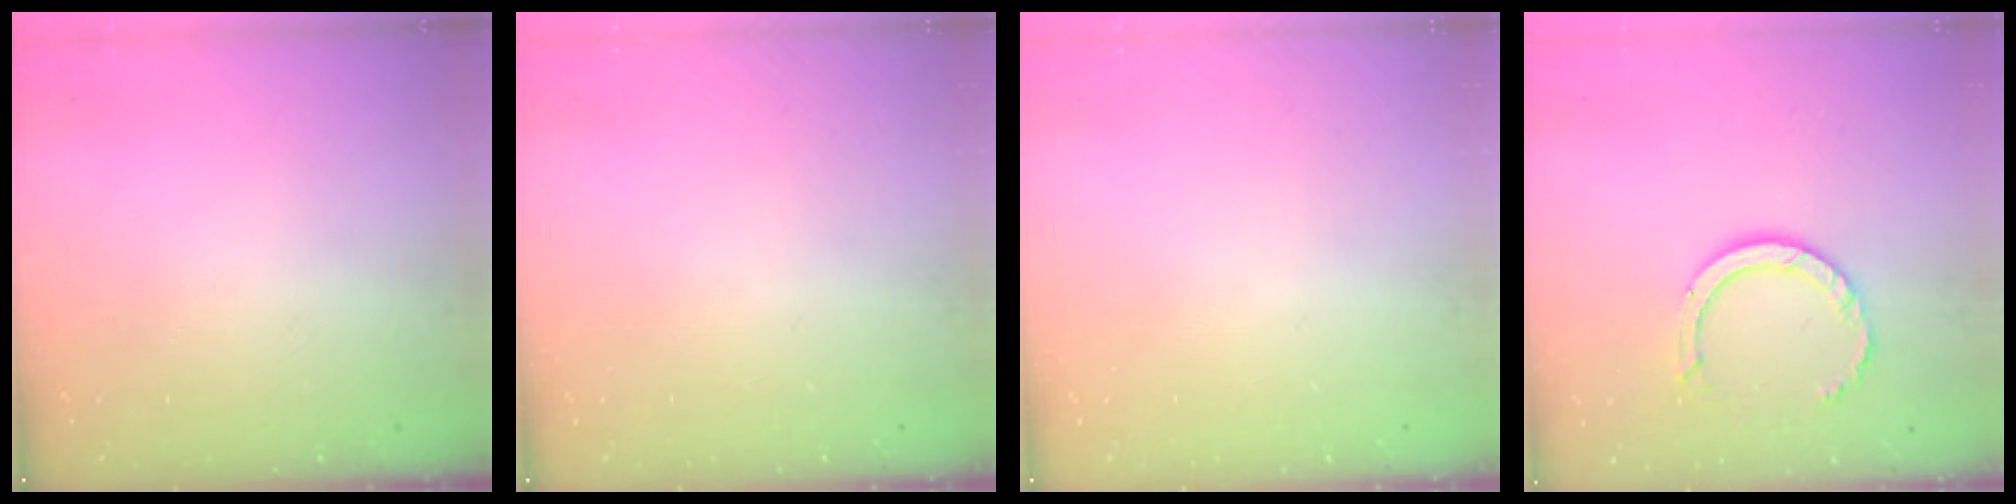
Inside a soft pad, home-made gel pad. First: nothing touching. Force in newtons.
{"total": 0.0}
{"total": 0.0}
{"total": 8.3, "press": 8.2, "slide": 0.6}